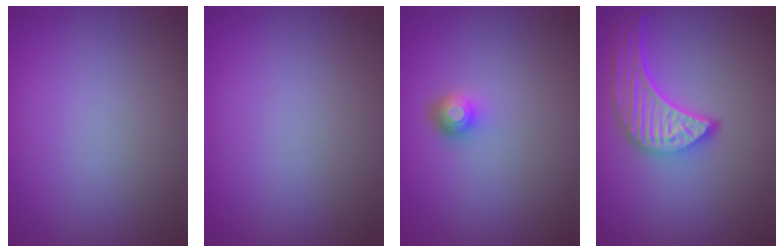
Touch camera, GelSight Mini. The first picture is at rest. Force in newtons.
{"total": 0.0}
{"total": 1.8, "press": 1.3, "slide": 1.2}
{"total": 5.5, "press": 4.4, "slide": 3.3}